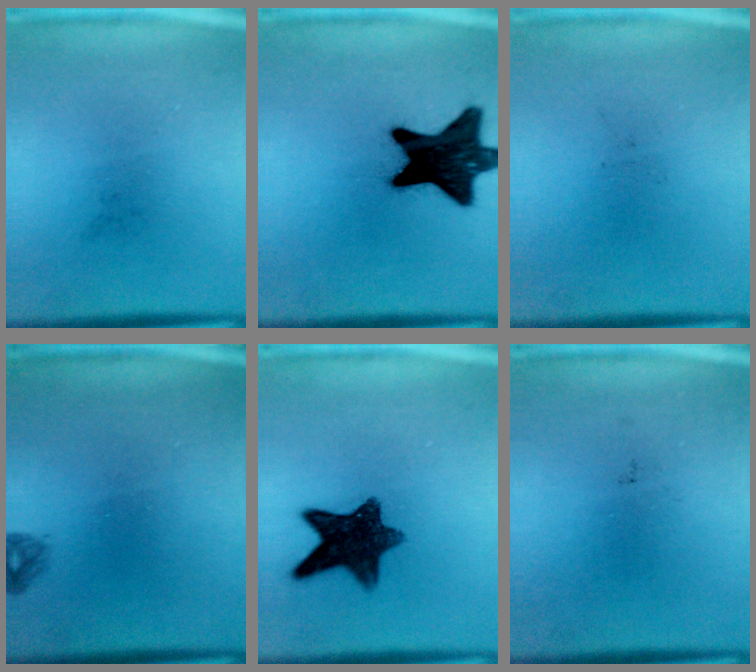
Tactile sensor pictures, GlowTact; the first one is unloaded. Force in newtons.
{"total": 16.7}
{"total": 0.0}
{"total": 0.8}
{"total": 10.8}
{"total": 0.0}